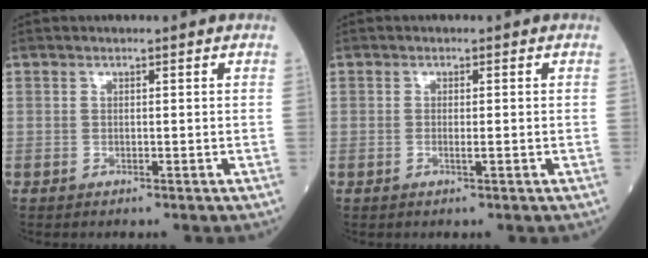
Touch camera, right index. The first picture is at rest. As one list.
[{"total": 1.0, "force": [-0.3, 0.1, 0.9], "torque": [-0.023, -0.002, -0.005]}]